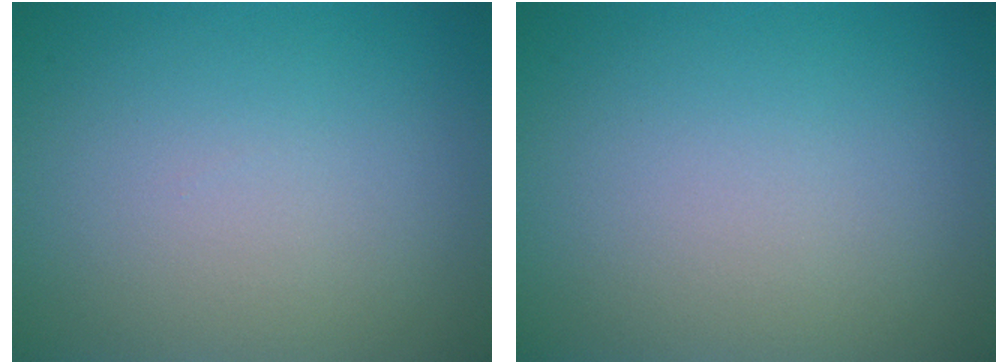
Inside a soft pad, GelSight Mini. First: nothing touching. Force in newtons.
{"total": 0.0}